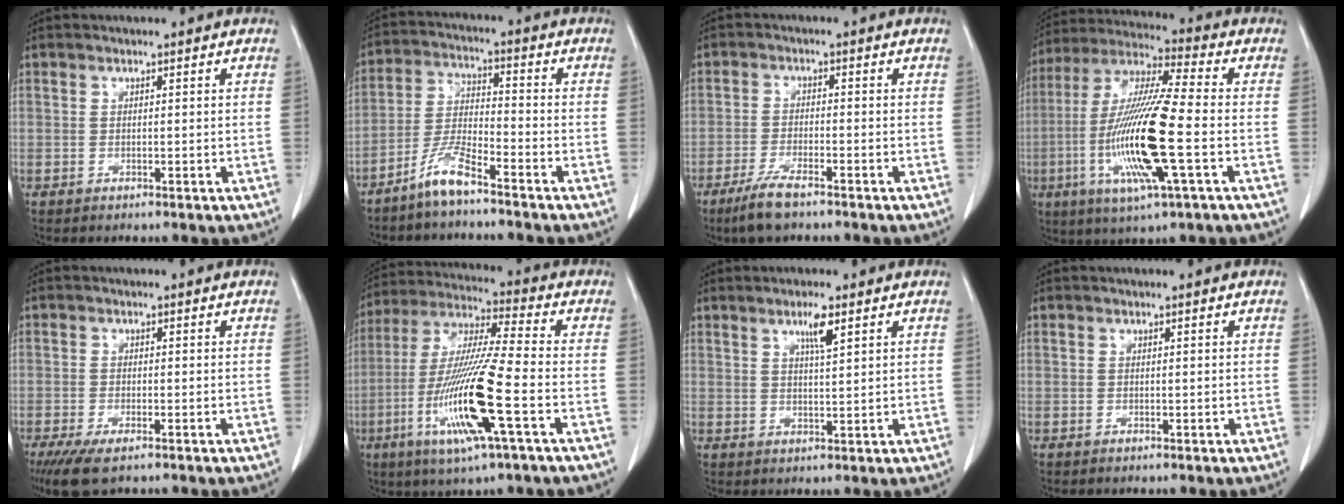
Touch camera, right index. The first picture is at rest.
{"total": 6.6, "force": [-5.1, 0.6, 4.1], "torque": [-0.094, -0.012, -0.104]}
{"total": 5.2, "force": [-3.8, 0.8, 3.4], "torque": [-0.079, -0.012, -0.068]}
{"total": 17.8, "force": [-4.0, 1.1, 17.3], "torque": [-0.358, -0.016, -0.079]}
{"total": 5.7, "force": [-3.8, 1.5, 3.9], "torque": [-0.071, -0.017, -0.059]}
{"total": 16.7, "force": [-5.4, 0.3, 15.9], "torque": [-0.326, -0.019, -0.104]}
{"total": 3.5, "force": [2.0, 0.1, 2.9], "torque": [-0.053, -0.003, 0.036]}
{"total": 0.0}